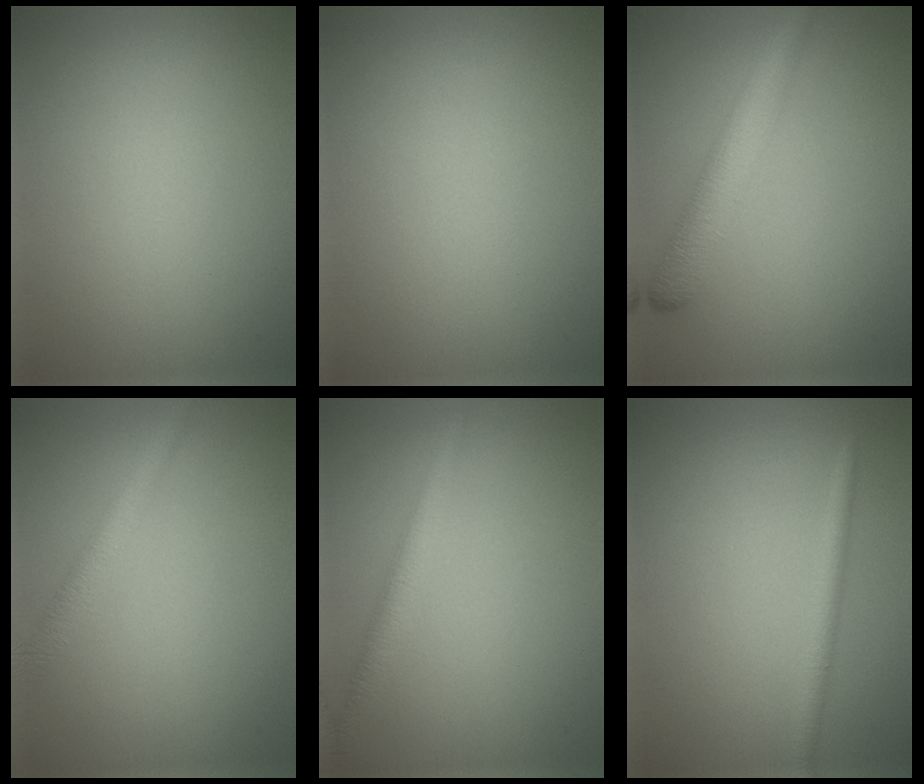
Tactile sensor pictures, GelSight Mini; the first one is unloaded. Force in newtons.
{"total": 0.0}
{"total": 4.6, "press": 4.6, "slide": 0.1}
{"total": 2.5, "press": 2.5, "slide": 0.1}
{"total": 2.5, "press": 2.5, "slide": 0.1}
{"total": 1.9, "press": 1.8, "slide": 0.2}